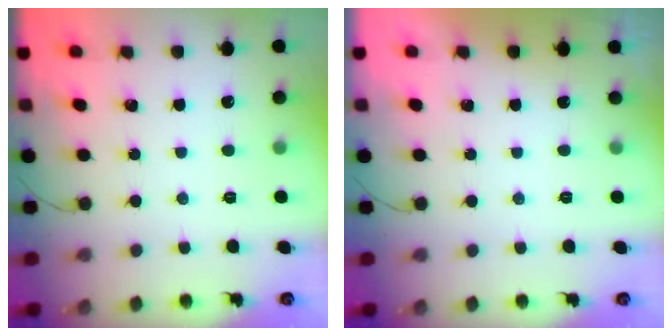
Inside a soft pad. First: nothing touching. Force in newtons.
{"total": 0.0}